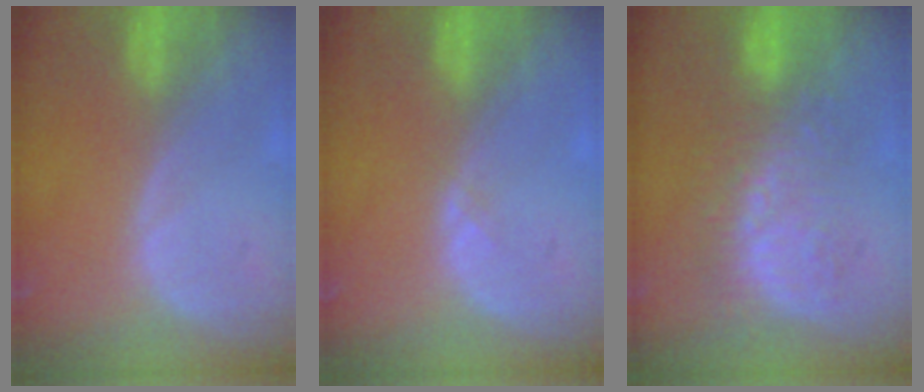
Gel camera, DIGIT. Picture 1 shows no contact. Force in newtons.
{"total": 0.8, "press": 0.5, "slide": 0.6}
{"total": 9.1, "press": 8.5, "slide": 3.2}